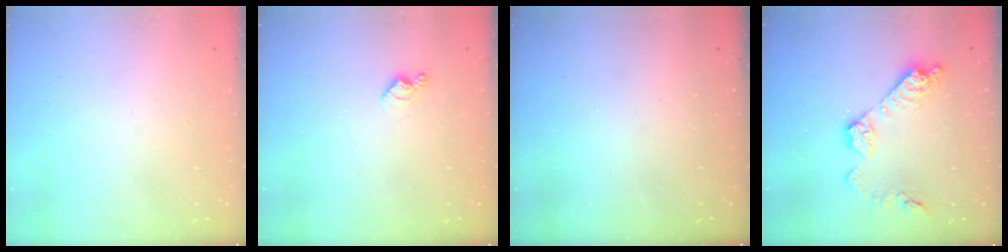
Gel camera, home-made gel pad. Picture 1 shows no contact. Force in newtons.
{"total": 4.6, "press": 4.6, "slide": 0.7}
{"total": 0.0}
{"total": 12.9, "press": 12.9, "slide": 0.7}